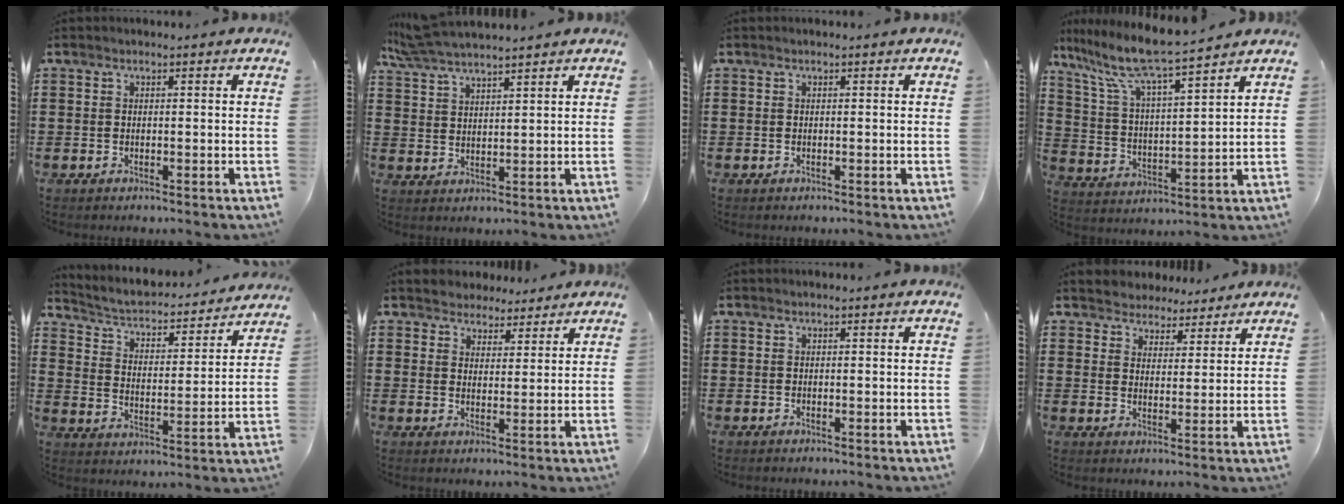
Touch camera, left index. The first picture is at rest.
{"total": 5.2, "force": [4.9, 0.6, 1.5], "torque": [-0.046, -0.013, 0.090]}
{"total": 0.0}
{"total": 8.5, "force": [7.5, -0.2, 4.0], "torque": [-0.110, -0.045, 0.123]}
{"total": 3.0, "force": [2.9, 0.6, 0.7], "torque": [-0.034, -0.029, 0.038]}
{"total": 3.7, "force": [3.2, 1.7, -0.4], "torque": [-0.009, -0.003, 0.061]}
{"total": 0.0}
{"total": 4.0, "force": [3.7, 1.4, -0.4], "torque": [-0.012, -0.011, 0.067]}